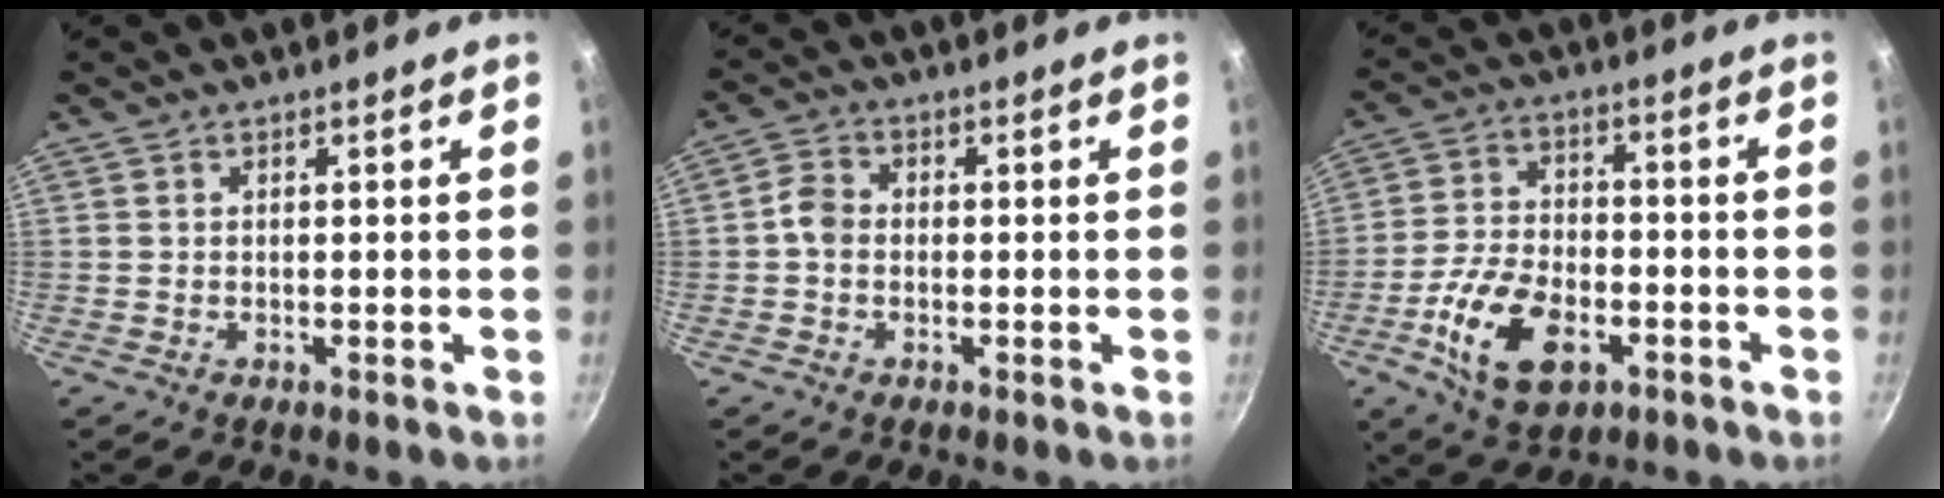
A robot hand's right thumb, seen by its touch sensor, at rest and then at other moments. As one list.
[{"total": 3.4, "force": [-0.7, 2.6, 2.0], "torque": [-0.037, 0.014, -0.023]}, {"total": 13.7, "force": [-5.3, 7.9, 9.9], "torque": [-0.175, 0.023, -0.097]}]